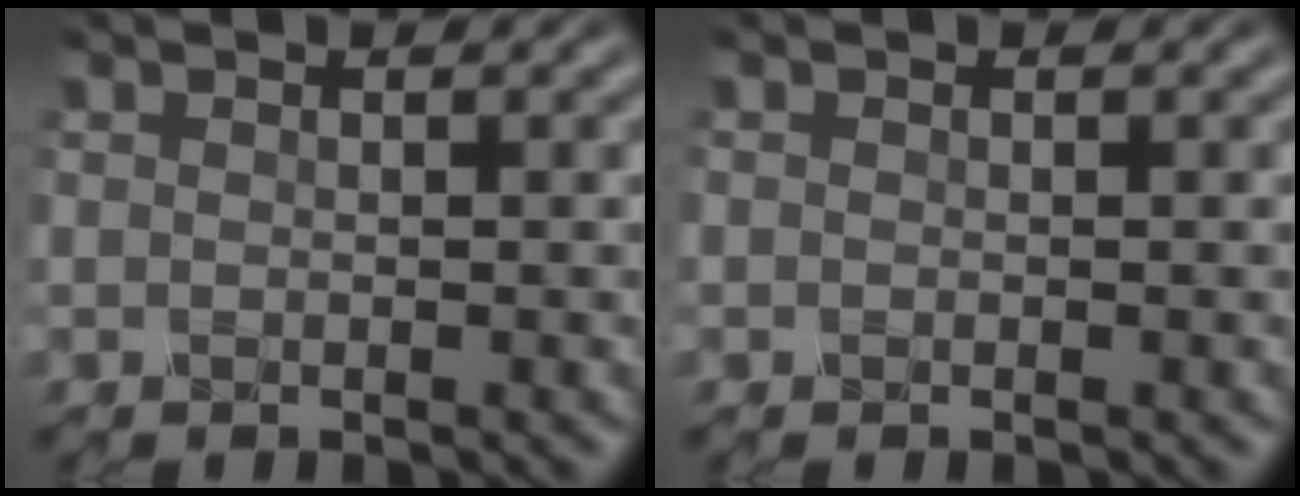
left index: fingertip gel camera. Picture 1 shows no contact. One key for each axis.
{"total": 0.0}